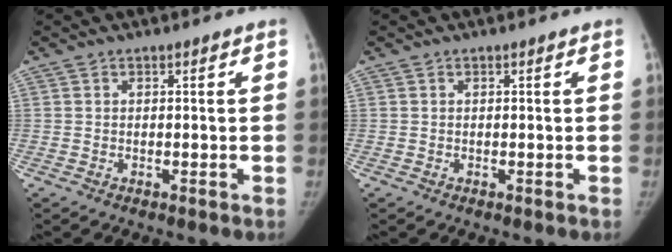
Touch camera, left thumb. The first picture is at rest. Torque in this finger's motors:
{"motor_torque": [0.06, 0.01, 0.17, -0.44, 0.02]}